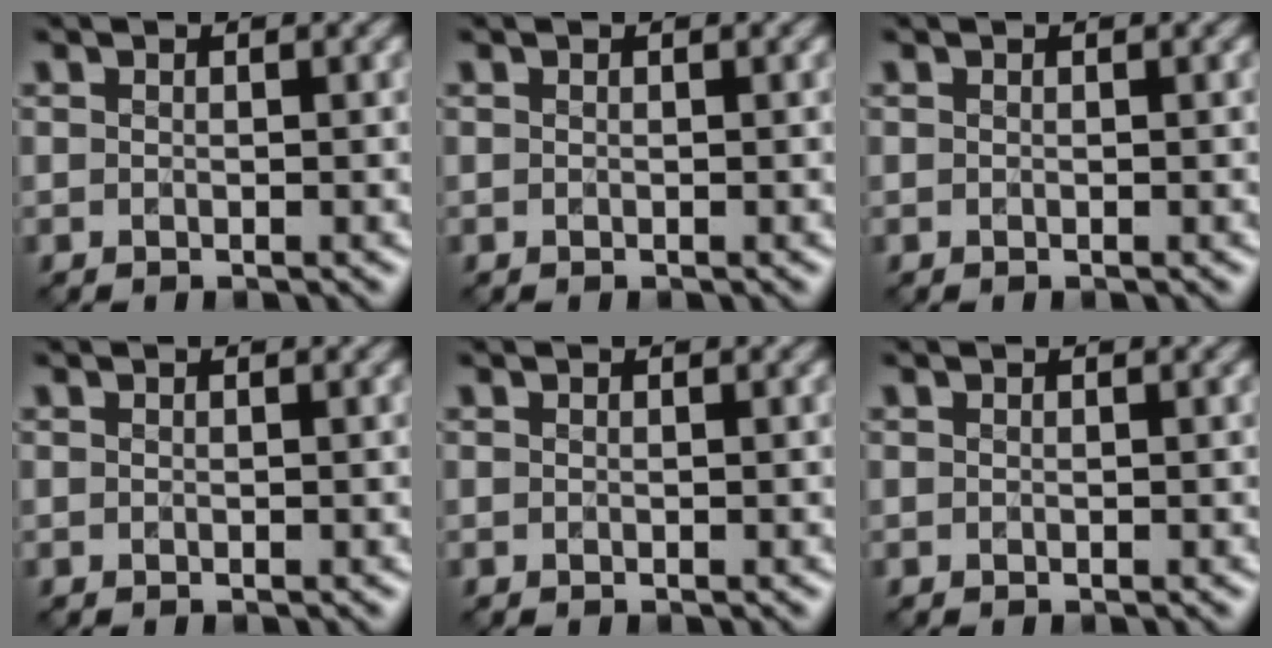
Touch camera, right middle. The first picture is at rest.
{"total": 0.0}
{"total": 0.0}
{"total": 0.0}
{"total": 0.0}
{"total": 0.0}